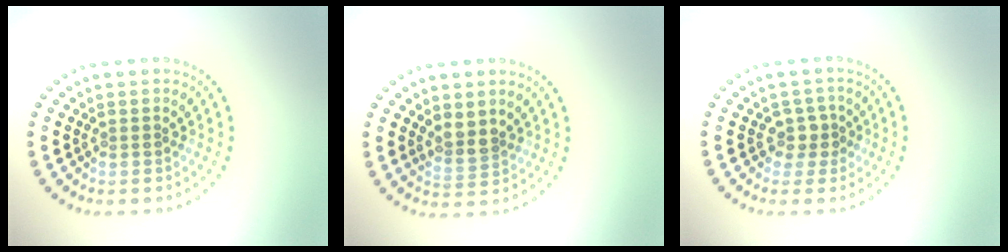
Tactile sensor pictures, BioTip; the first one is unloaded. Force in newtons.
{"total": 2.2, "press": 1.8, "slide": 1.2}
{"total": 1.9, "press": 1.5, "slide": 1.2}